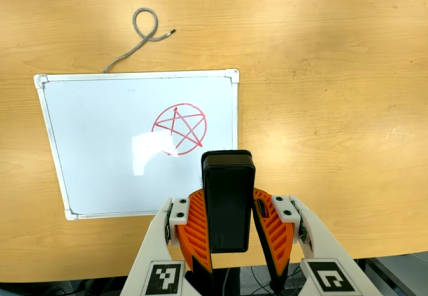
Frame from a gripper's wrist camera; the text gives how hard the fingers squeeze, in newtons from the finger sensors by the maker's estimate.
{"total": 6.7, "left": 5.3, "right": 8.1}